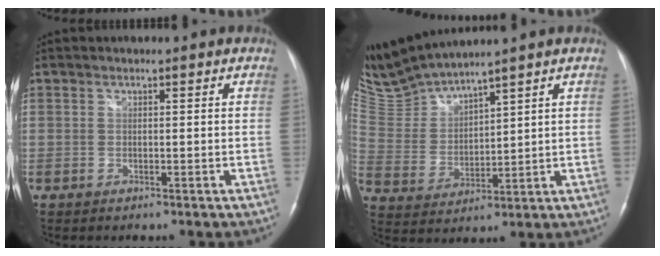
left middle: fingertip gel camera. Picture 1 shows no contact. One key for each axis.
{"total": 8.8, "fx": 8.6, "fy": -1.1, "fz": 1.5, "tx": -0.060, "ty": -0.001, "tz": 0.196}